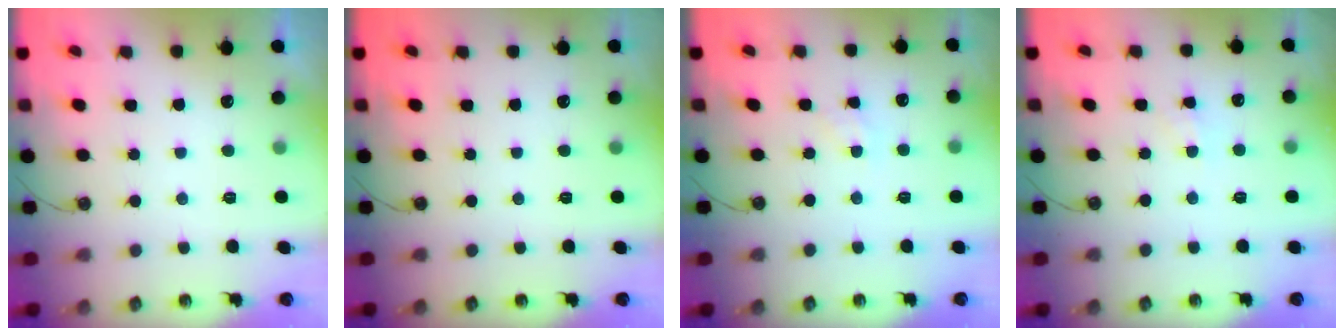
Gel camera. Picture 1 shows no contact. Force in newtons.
{"total": 0.0}
{"total": 1.4, "press": 1.3, "slide": 0.2}
{"total": 2.8, "press": 2.8, "slide": 0.5}